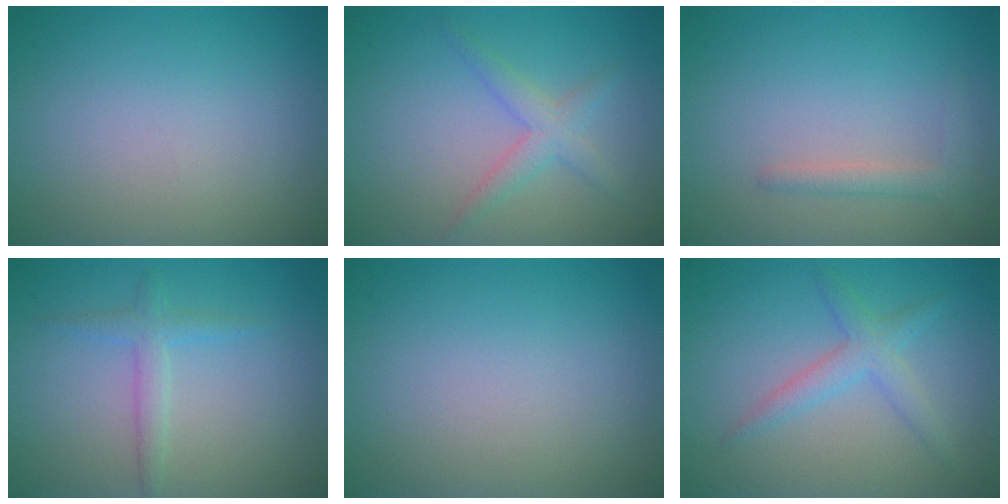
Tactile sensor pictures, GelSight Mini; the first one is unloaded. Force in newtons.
{"total": 2.3, "press": 2.3, "slide": 0.1}
{"total": 1.6, "press": 1.6, "slide": 0.1}
{"total": 1.8, "press": 1.8, "slide": 0.1}
{"total": 0.0}
{"total": 2.5, "press": 2.5, "slide": 0.1}